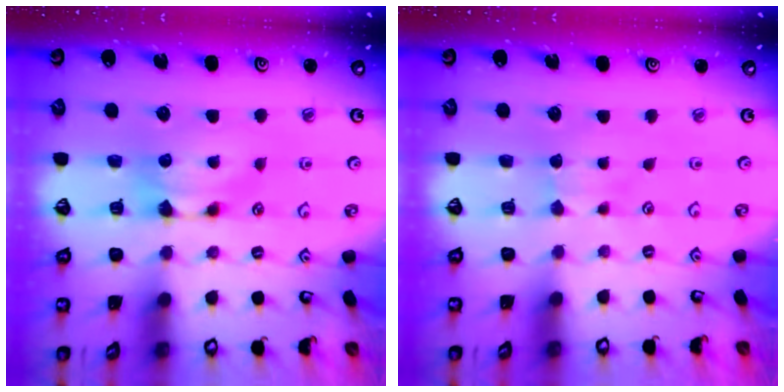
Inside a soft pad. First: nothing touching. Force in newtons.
{"total": 1.9, "press": 1.9, "slide": 0.4}